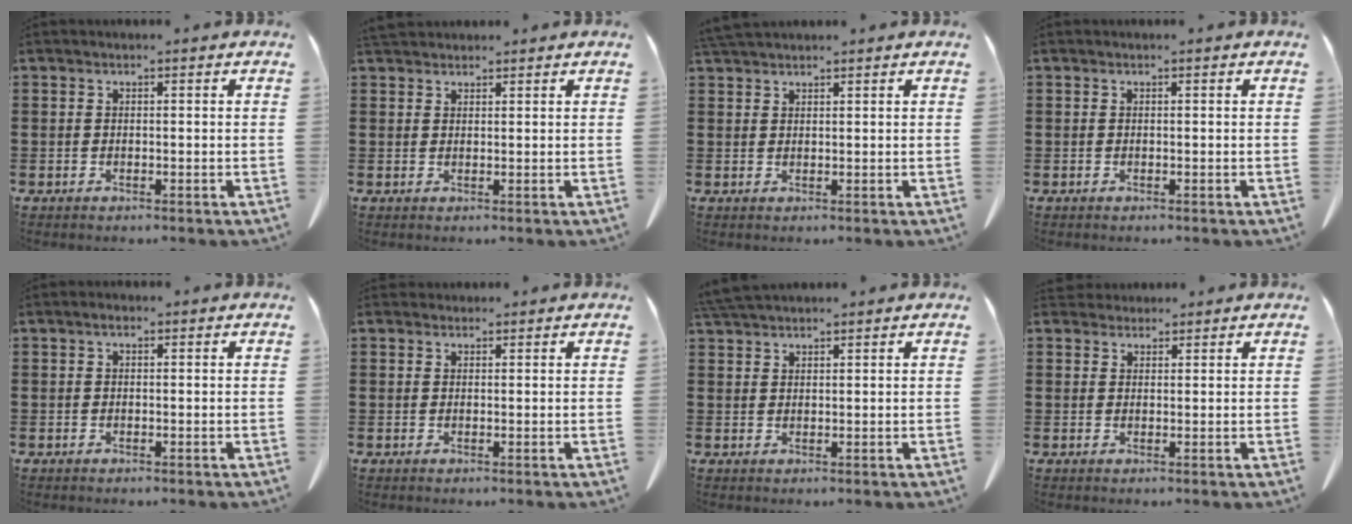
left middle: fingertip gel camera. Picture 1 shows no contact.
{"total": 1.9, "force": [1.8, 0.7, 0.4], "torque": [-0.013, 0.004, 0.035]}
{"total": 2.0, "force": [1.9, 0.2, 0.7], "torque": [-0.018, 0.002, 0.037]}
{"total": 0.0}
{"total": 0.8, "force": [0.1, 0.3, 0.7], "torque": [-0.015, 0.004, 0.001]}
{"total": 1.1, "force": [1.0, 0.4, 0.0], "torque": [0.005, -0.002, 0.018]}
{"total": 3.3, "force": [3.1, 0.4, 1.1], "torque": [-0.031, -0.002, 0.060]}
{"total": 2.2, "force": [2.1, 0.8, 0.2], "torque": [-0.009, 0.002, 0.040]}